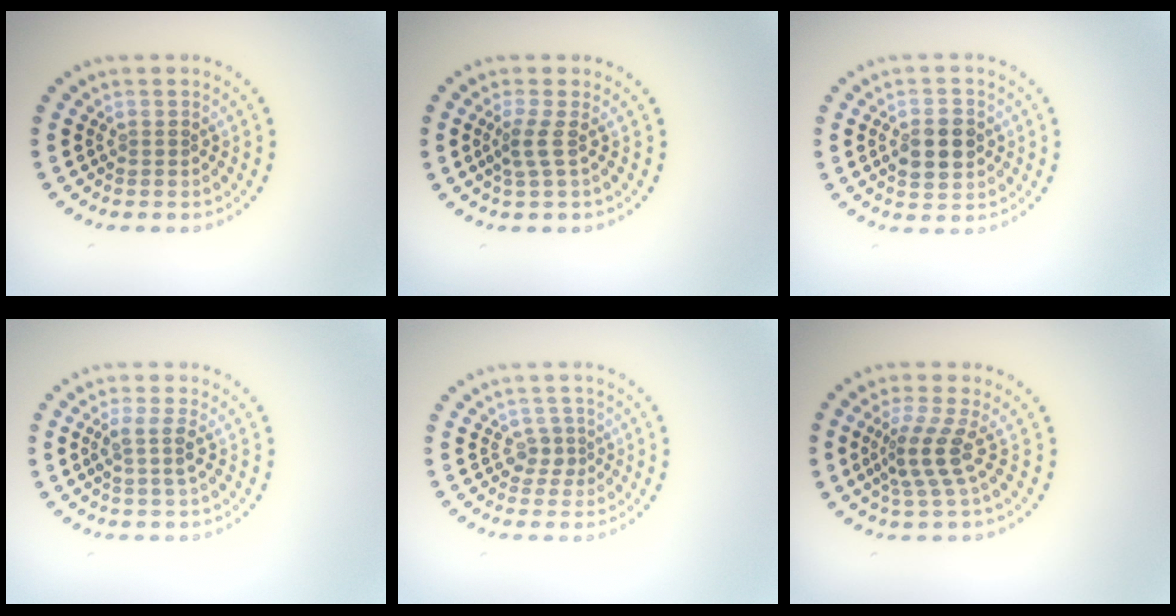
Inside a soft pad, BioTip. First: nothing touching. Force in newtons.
{"total": 1.9, "press": 1.3, "slide": 1.4}
{"total": 3.8, "press": 3.8, "slide": 0.2}
{"total": 1.8, "press": 1.4, "slide": 1.1}
{"total": 1.7, "press": 1.2, "slide": 1.2}
{"total": 3.3, "press": 2.3, "slide": 2.4}